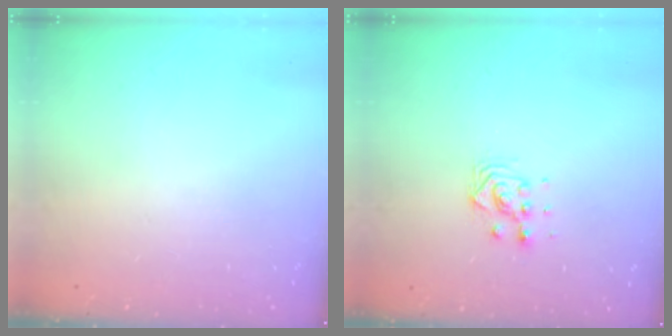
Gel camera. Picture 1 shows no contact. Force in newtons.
{"total": 5.1, "press": 5.1, "slide": 0.1}